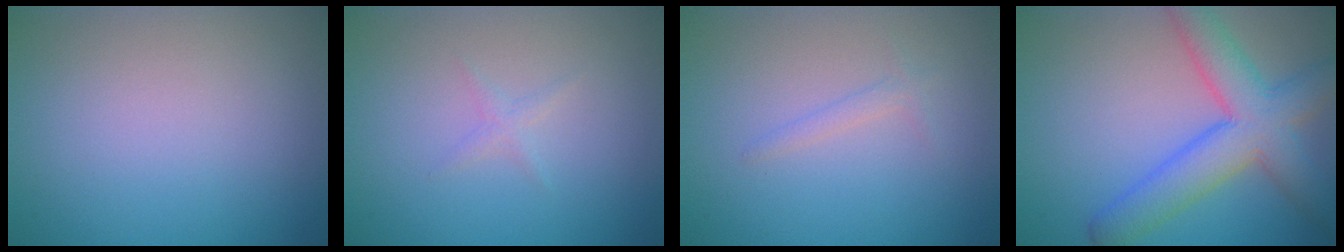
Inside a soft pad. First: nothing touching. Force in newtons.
{"total": 0.7, "press": 0.7, "slide": 0.0}
{"total": 0.9, "press": 0.9, "slide": 0.0}
{"total": 7.0, "press": 7.0, "slide": 0.3}